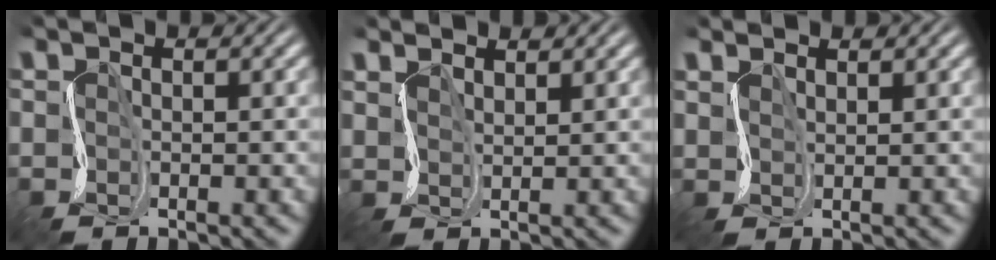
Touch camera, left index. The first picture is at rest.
{"total": 2.1, "force": [2.1, 0.3, -0.2], "torque": [-0.005, 0.003, 0.045]}
{"total": 1.7, "force": [1.6, 0.2, -0.4], "torque": [0.004, 0.003, 0.036]}